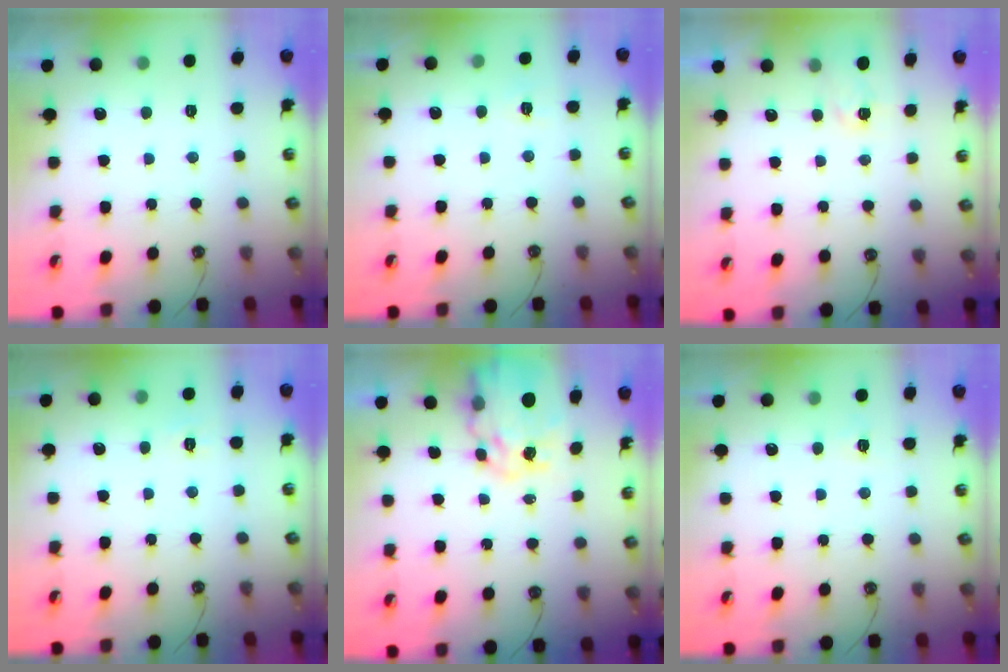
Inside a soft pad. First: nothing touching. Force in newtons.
{"total": 4.2, "press": 4.2, "slide": 0.6}
{"total": 2.9, "press": 2.9, "slide": 0.4}
{"total": 4.0, "press": 3.9, "slide": 0.6}
{"total": 11.4, "press": 11.4, "slide": 0.9}
{"total": 3.6, "press": 3.5, "slide": 0.4}